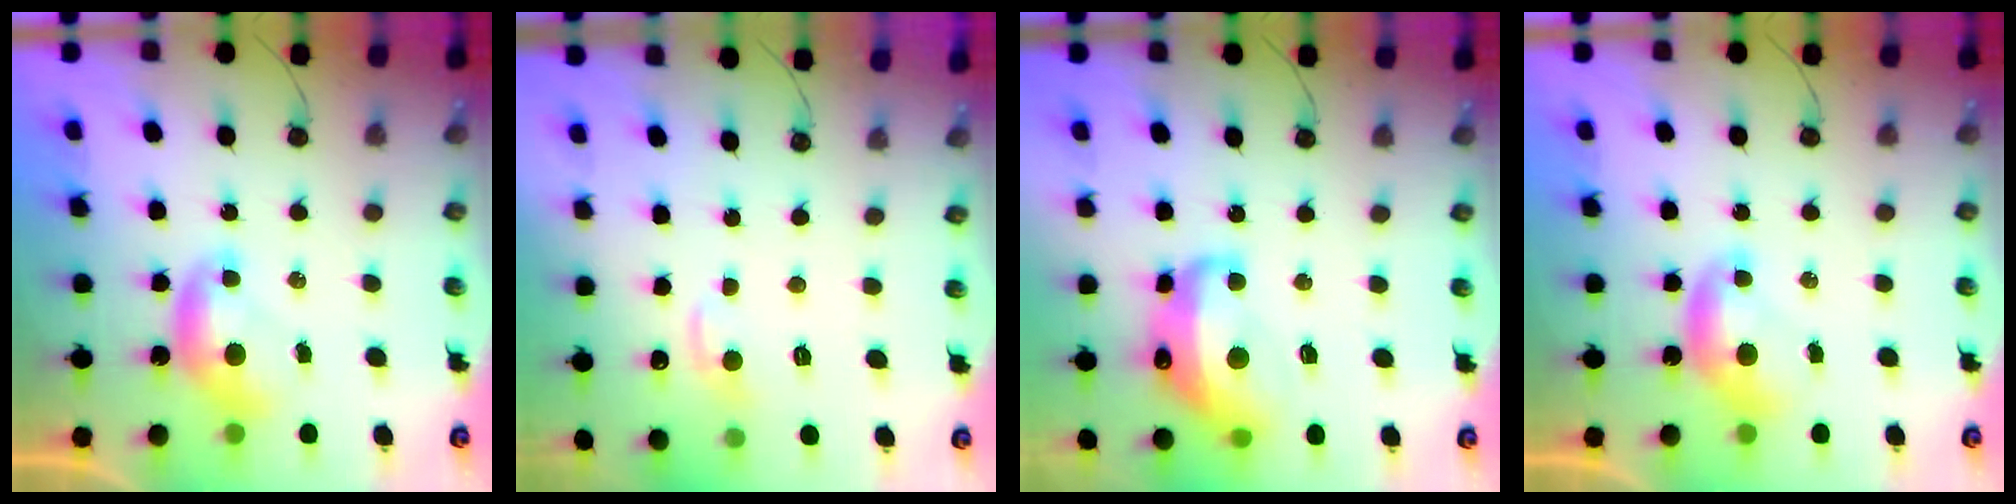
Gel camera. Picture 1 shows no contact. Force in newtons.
{"total": 0.8, "press": 0.5, "slide": 0.6}
{"total": 9.9, "press": 9.8, "slide": 1.2}
{"total": 0.0}